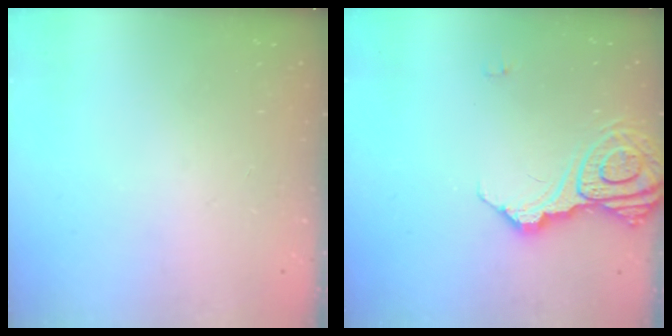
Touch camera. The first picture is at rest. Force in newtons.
{"total": 14.0, "press": 13.9, "slide": 1.1}